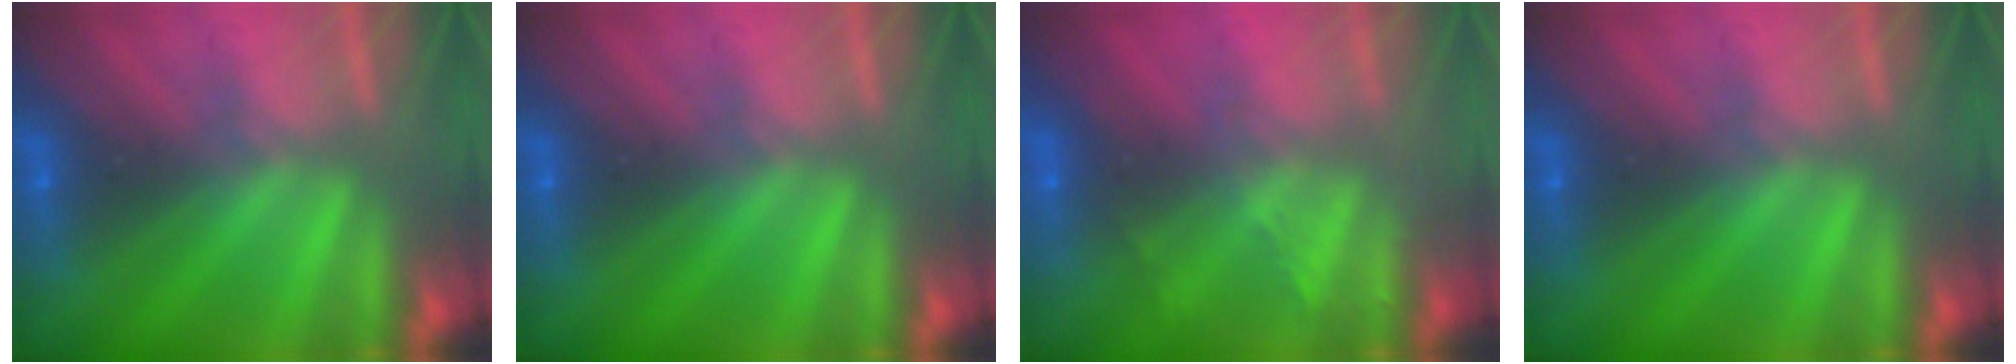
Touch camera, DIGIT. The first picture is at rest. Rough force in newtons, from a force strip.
{"total": 0.0}
{"total": 2.2}
{"total": 0.0}